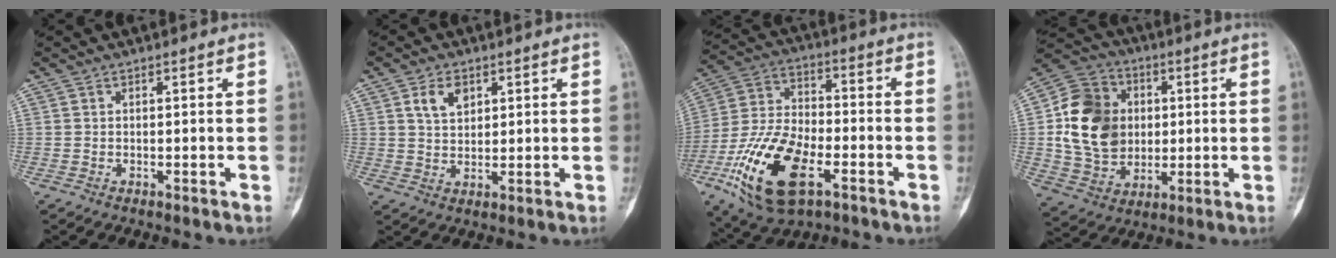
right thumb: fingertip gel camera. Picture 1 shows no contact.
{"total": 5.1, "force": [2.3, 3.3, 3.1], "torque": [-0.043, -0.010, 0.043]}
{"total": 19.9, "force": [-8.1, 9.8, 15.3], "torque": [-0.298, 0.022, -0.143]}
{"total": 17.5, "force": [1.7, 14.1, 10.2], "torque": [-0.163, 0.007, 0.034]}